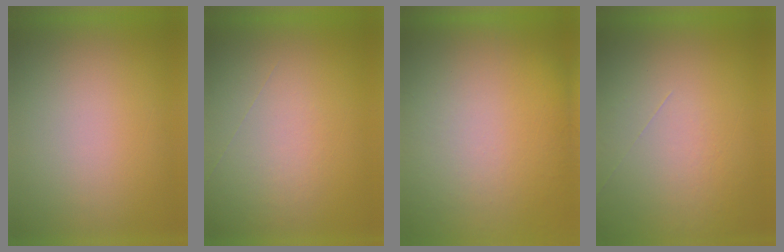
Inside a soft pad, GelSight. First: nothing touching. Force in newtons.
{"total": 1.0}
{"total": 5.7}
{"total": 1.1}